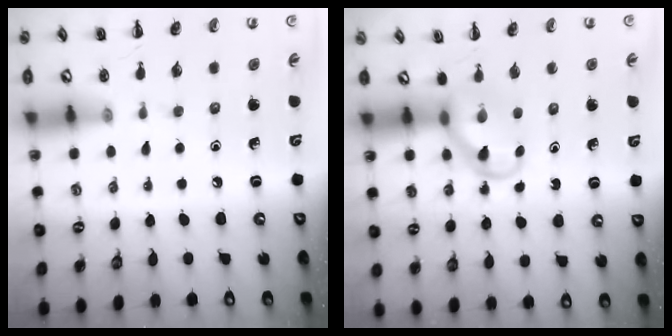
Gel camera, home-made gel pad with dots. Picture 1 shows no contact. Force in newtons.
{"total": 3.8, "press": 3.6, "slide": 1.2}